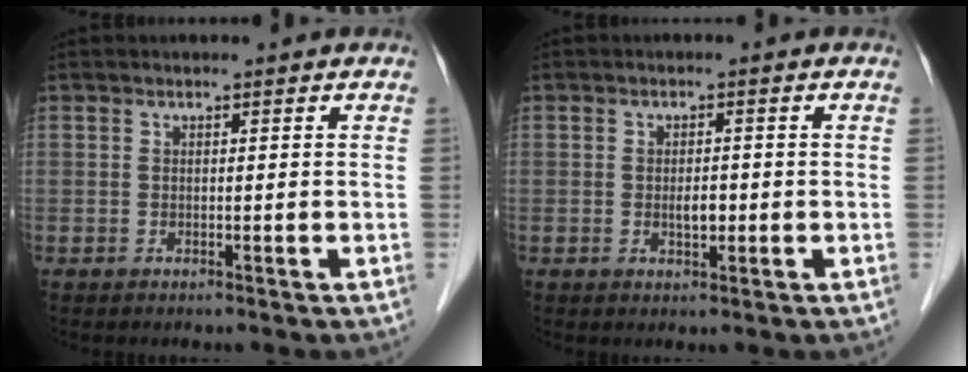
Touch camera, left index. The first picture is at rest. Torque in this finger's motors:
{"motor_torque": [0.31, 0.13, 0.02, 0.04]}